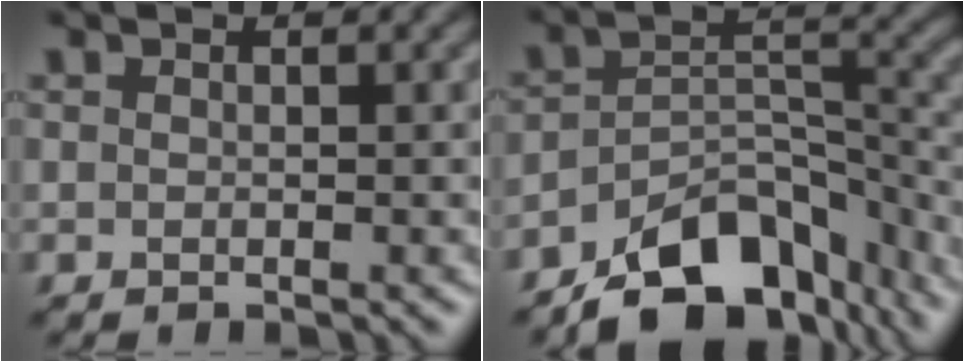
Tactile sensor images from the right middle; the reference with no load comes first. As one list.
[{"total": 11.0, "force": [-8.1, 5.1, 5.3], "torque": [-0.075, -0.002, -0.136]}]